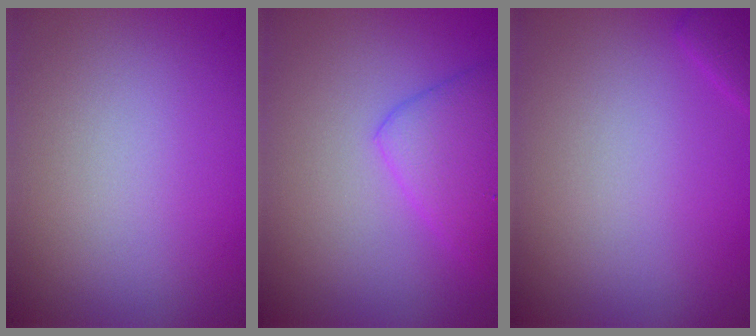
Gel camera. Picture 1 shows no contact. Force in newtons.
{"total": 3.7, "press": 3.7, "slide": 0.1}
{"total": 1.4, "press": 1.4, "slide": 0.1}